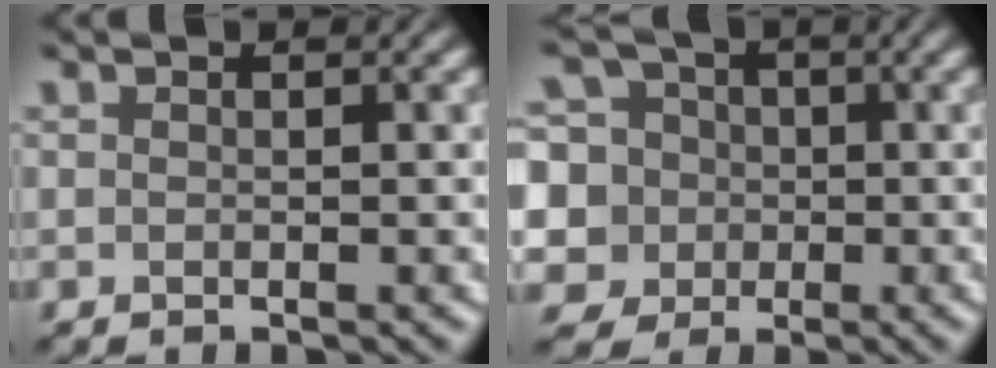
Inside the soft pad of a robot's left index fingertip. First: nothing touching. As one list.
[{"total": 9.2, "force": [1.6, 8.2, 3.9], "torque": [-0.091, 0.035, -0.007]}]